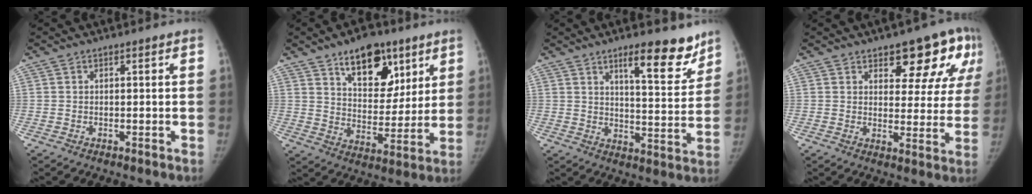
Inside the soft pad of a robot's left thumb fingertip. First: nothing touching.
{"total": 15.1, "force": [8.8, 8.5, 8.9], "torque": [-0.084, -0.049, 0.142]}
{"total": 12.0, "force": [8.3, 3.5, 7.9], "torque": [-0.075, -0.058, 0.123]}
{"total": 13.0, "force": [7.3, 6.1, 8.8], "torque": [-0.053, -0.033, 0.094]}